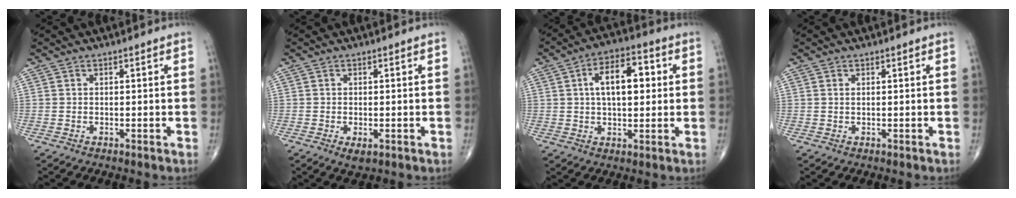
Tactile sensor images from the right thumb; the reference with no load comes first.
{"total": 2.2, "force": [-0.7, 1.1, 1.8], "torque": [-0.028, -0.004, -0.009]}
{"total": 11.2, "force": [2.0, 5.7, 9.4], "torque": [-0.134, 0.015, 0.028]}
{"total": 0.6, "force": [0.2, 0.2, 0.5], "torque": [-0.013, 0.003, 0.006]}